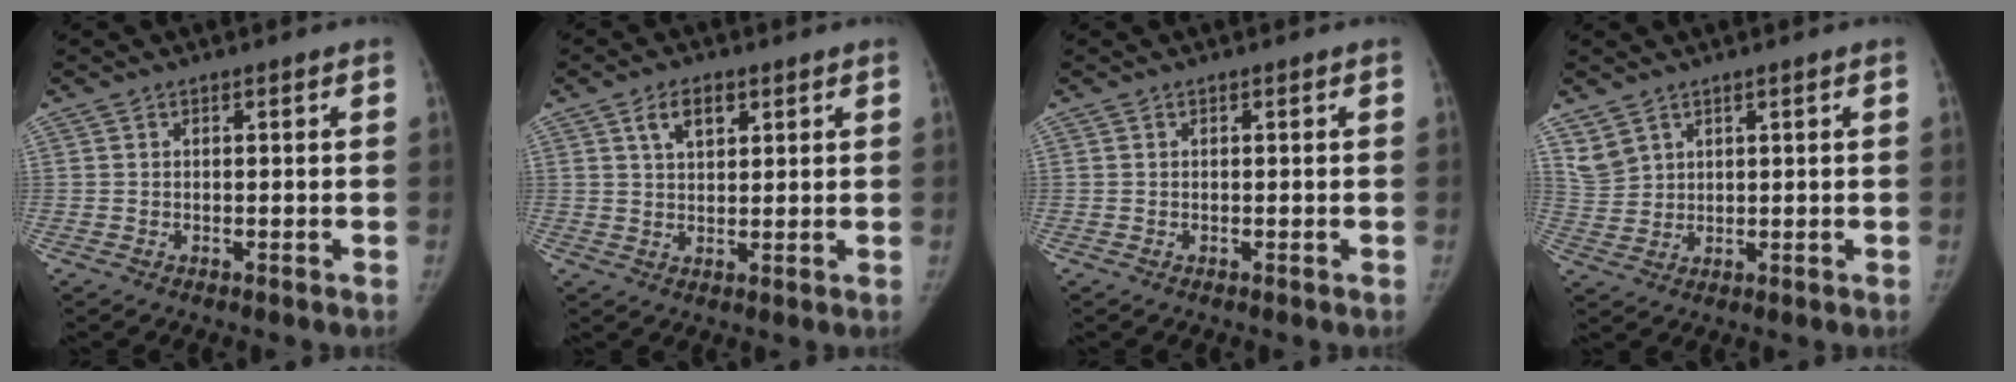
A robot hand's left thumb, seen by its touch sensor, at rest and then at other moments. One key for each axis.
{"total": 5.2, "fx": 2.5, "fy": 2.9, "fz": 3.4, "tx": -0.046, "ty": -0.007, "tz": 0.044}
{"total": 0.0}
{"total": 3.6, "fx": 2.6, "fy": 2.4, "fz": 0.9, "tx": -0.010, "ty": -0.014, "tz": 0.060}